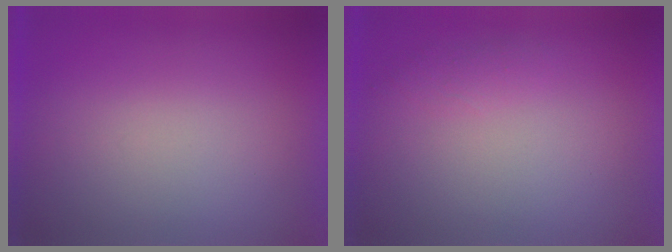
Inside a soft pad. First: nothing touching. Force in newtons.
{"total": 2.1}